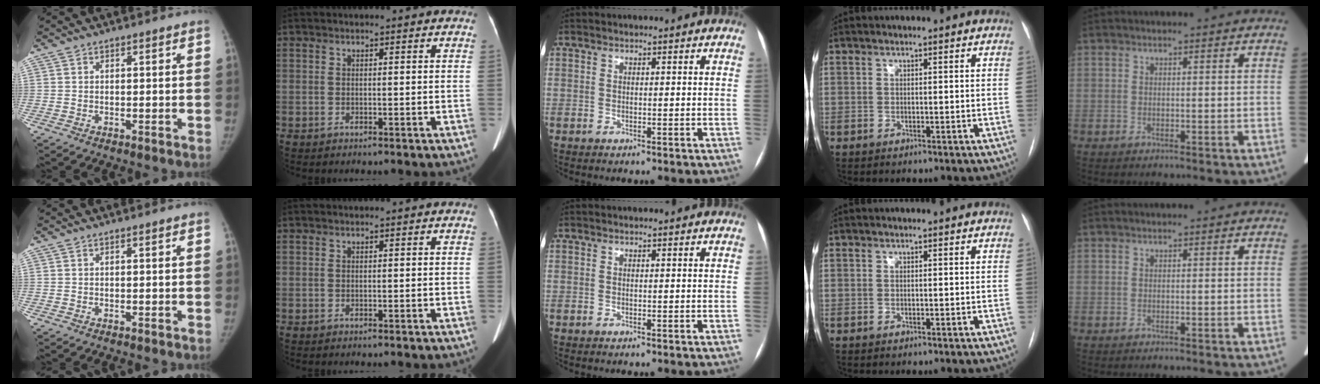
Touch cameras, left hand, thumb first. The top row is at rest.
{}